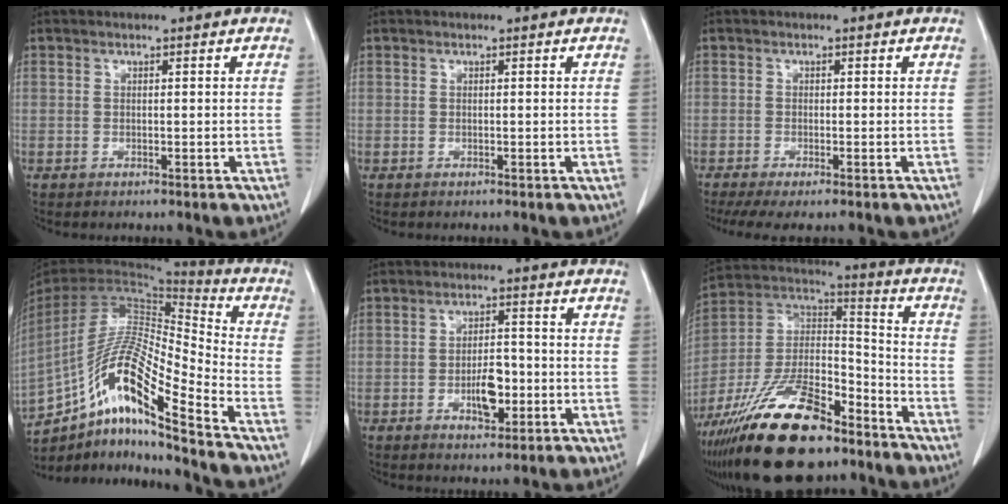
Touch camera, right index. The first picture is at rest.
{"total": 0.0}
{"total": 5.9, "force": [-4.6, 0.8, 3.7], "torque": [-0.057, -0.012, -0.072]}
{"total": 17.2, "force": [-11.2, 0.8, 13.0], "torque": [-0.255, 0.005, -0.203]}
{"total": 5.5, "force": [-1.7, 2.4, 4.7], "torque": [-0.080, 0.003, -0.024]}
{"total": 24.8, "force": [-17.4, 8.4, 15.6], "torque": [-0.312, -0.006, -0.309]}